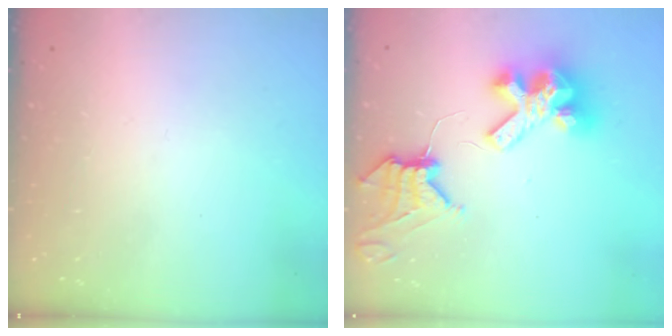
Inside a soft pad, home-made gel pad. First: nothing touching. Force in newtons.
{"total": 12.2, "press": 12.1, "slide": 1.2}